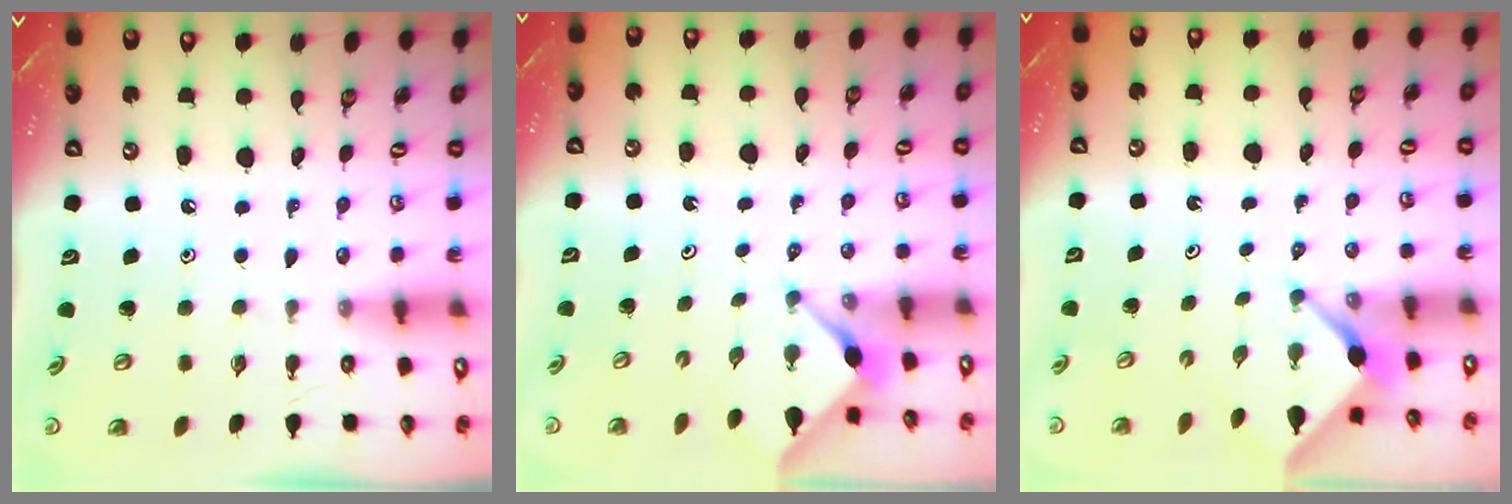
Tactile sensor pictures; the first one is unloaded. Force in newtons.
{"total": 2.8, "press": 2.8, "slide": 0.4}
{"total": 2.4, "press": 2.4, "slide": 0.4}